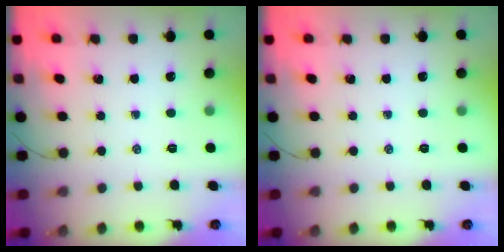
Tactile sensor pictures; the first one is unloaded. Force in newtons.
{"total": 0.0}